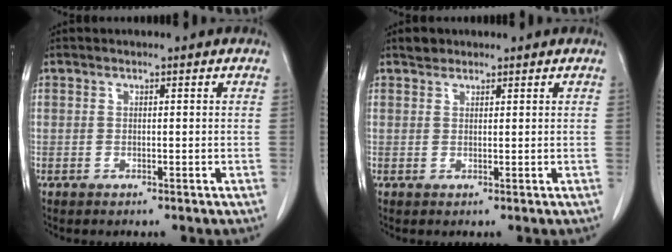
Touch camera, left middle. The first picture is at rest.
{"total": 1.4, "force": [1.1, 0.8, 0.1], "torque": [-0.003, 0.004, 0.017]}